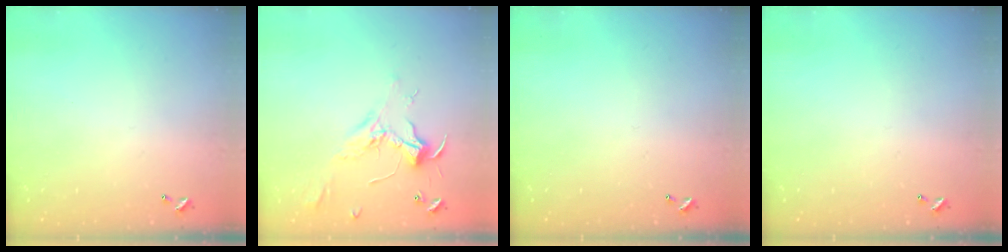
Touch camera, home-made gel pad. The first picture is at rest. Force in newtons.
{"total": 2.3, "press": 2.2, "slide": 0.7}
{"total": 0.0}
{"total": 0.0}